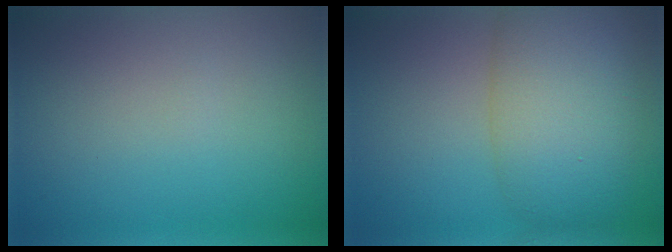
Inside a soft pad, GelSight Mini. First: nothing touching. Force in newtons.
{"total": 7.6, "press": 7.6, "slide": 0.2}